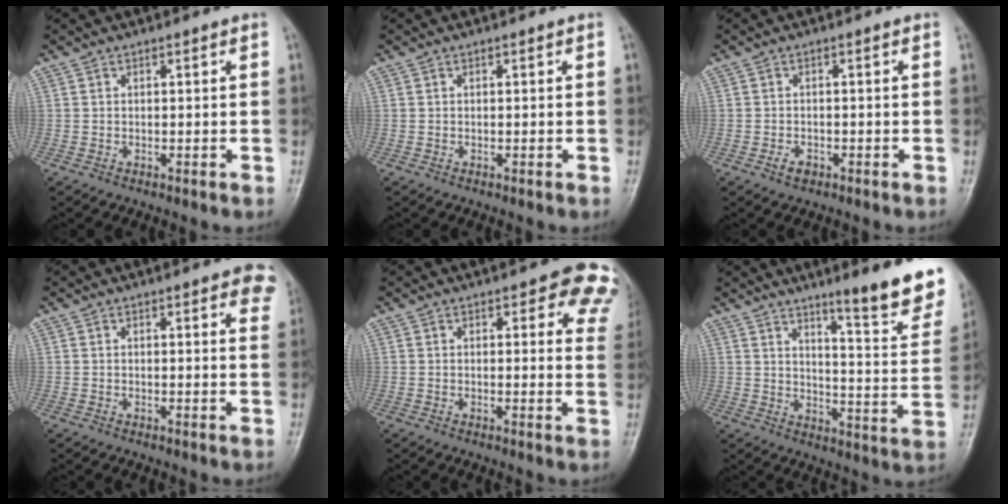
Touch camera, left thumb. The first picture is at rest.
{"total": 0.0}
{"total": 1.8, "force": [-0.9, 1.1, 1.0], "torque": [-0.018, 0.004, -0.015]}
{"total": 6.2, "force": [3.8, 1.9, 4.5], "torque": [-0.030, -0.007, 0.034]}
{"total": 9.2, "force": [6.0, 3.8, 5.9], "torque": [-0.024, -0.023, 0.049]}
{"total": 16.3, "force": [11.2, 2.1, 11.7], "torque": [-0.122, -0.083, 0.158]}